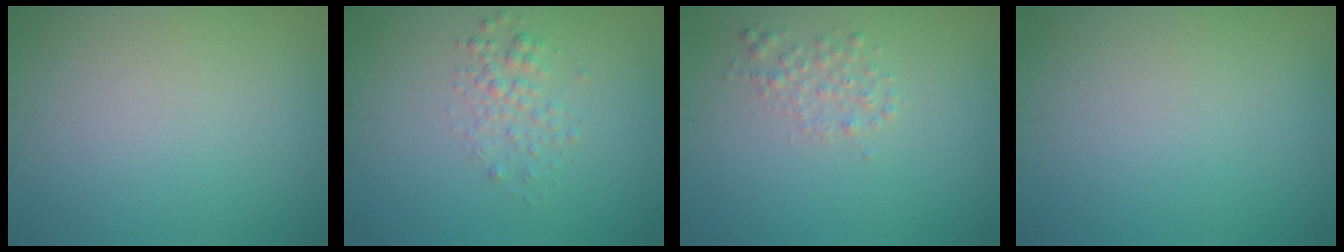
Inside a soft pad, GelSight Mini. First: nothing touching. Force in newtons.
{"total": 1.9, "press": 1.9, "slide": 0.1}
{"total": 1.6, "press": 1.6, "slide": 0.1}
{"total": 0.0}